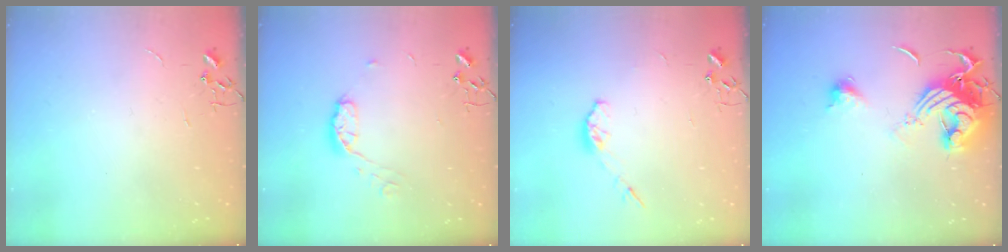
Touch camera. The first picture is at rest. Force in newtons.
{"total": 7.6, "press": 7.6, "slide": 0.5}
{"total": 6.3, "press": 6.3, "slide": 0.6}
{"total": 15.4, "press": 15.3, "slide": 1.6}